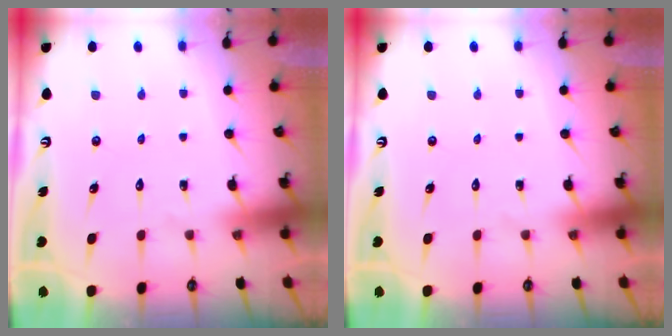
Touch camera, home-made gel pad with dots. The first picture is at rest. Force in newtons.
{"total": 0.0}